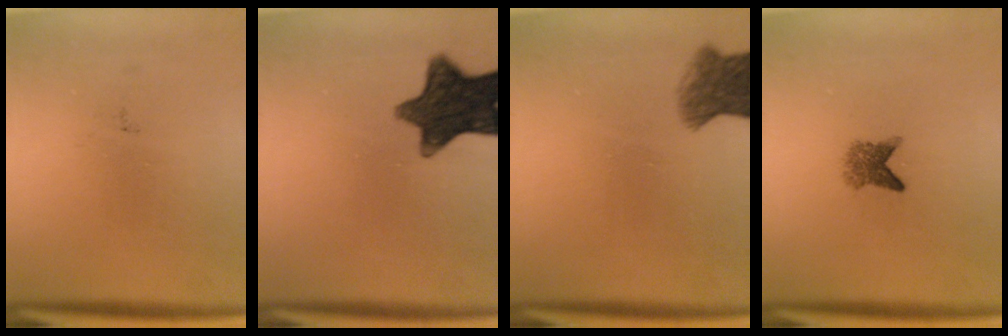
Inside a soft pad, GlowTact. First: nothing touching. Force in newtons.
{"total": 11.9}
{"total": 5.0}
{"total": 2.7}